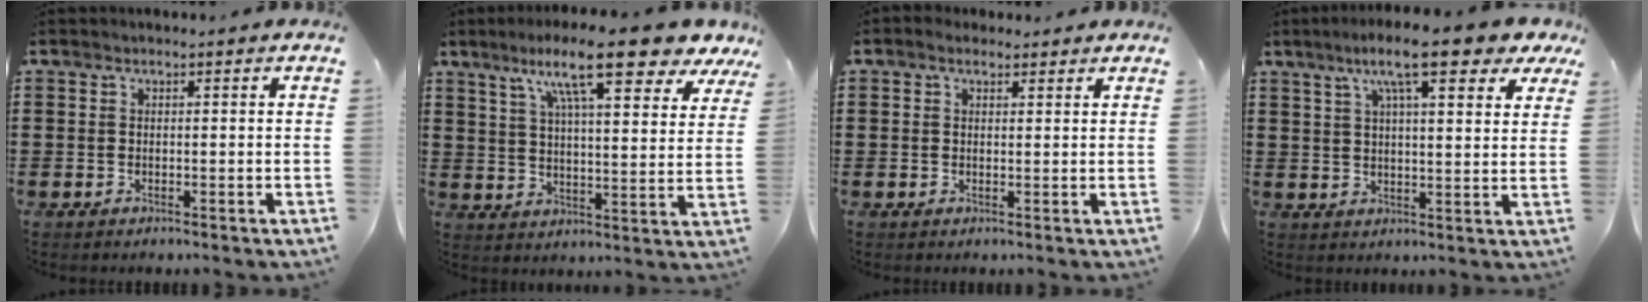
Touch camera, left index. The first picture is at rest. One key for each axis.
{"total": 13.6, "fx": 9.3, "fy": 1.7, "fz": 9.7, "tx": -0.178, "ty": -0.030, "tz": 0.151}
{"total": 1.2, "fx": 0.9, "fy": 0.6, "fz": 0.5, "tx": -0.011, "ty": 0.005, "tz": 0.017}
{"total": 10.3, "fx": 6.9, "fy": 1.5, "fz": 7.4, "tx": -0.136, "ty": -0.011, "tz": 0.115}